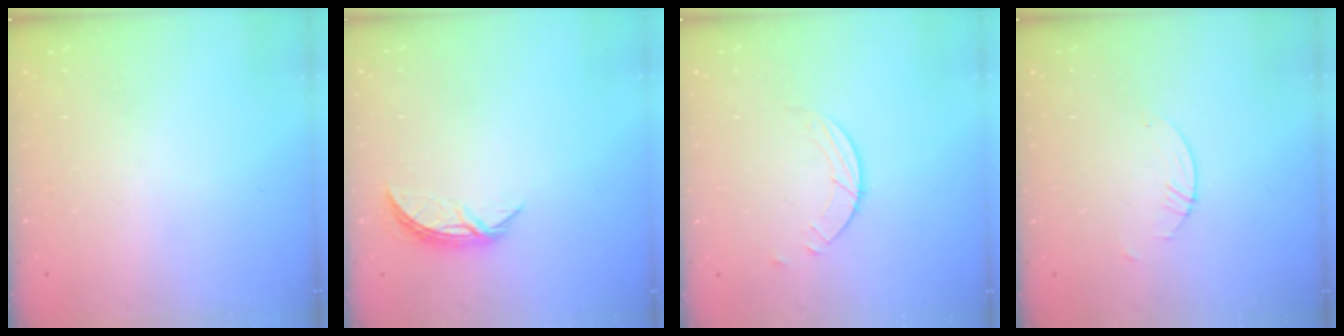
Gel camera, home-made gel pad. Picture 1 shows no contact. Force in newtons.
{"total": 5.6, "press": 5.6, "slide": 0.5}
{"total": 2.6, "press": 2.6, "slide": 0.3}
{"total": 0.8, "press": 0.8, "slide": 0.2}